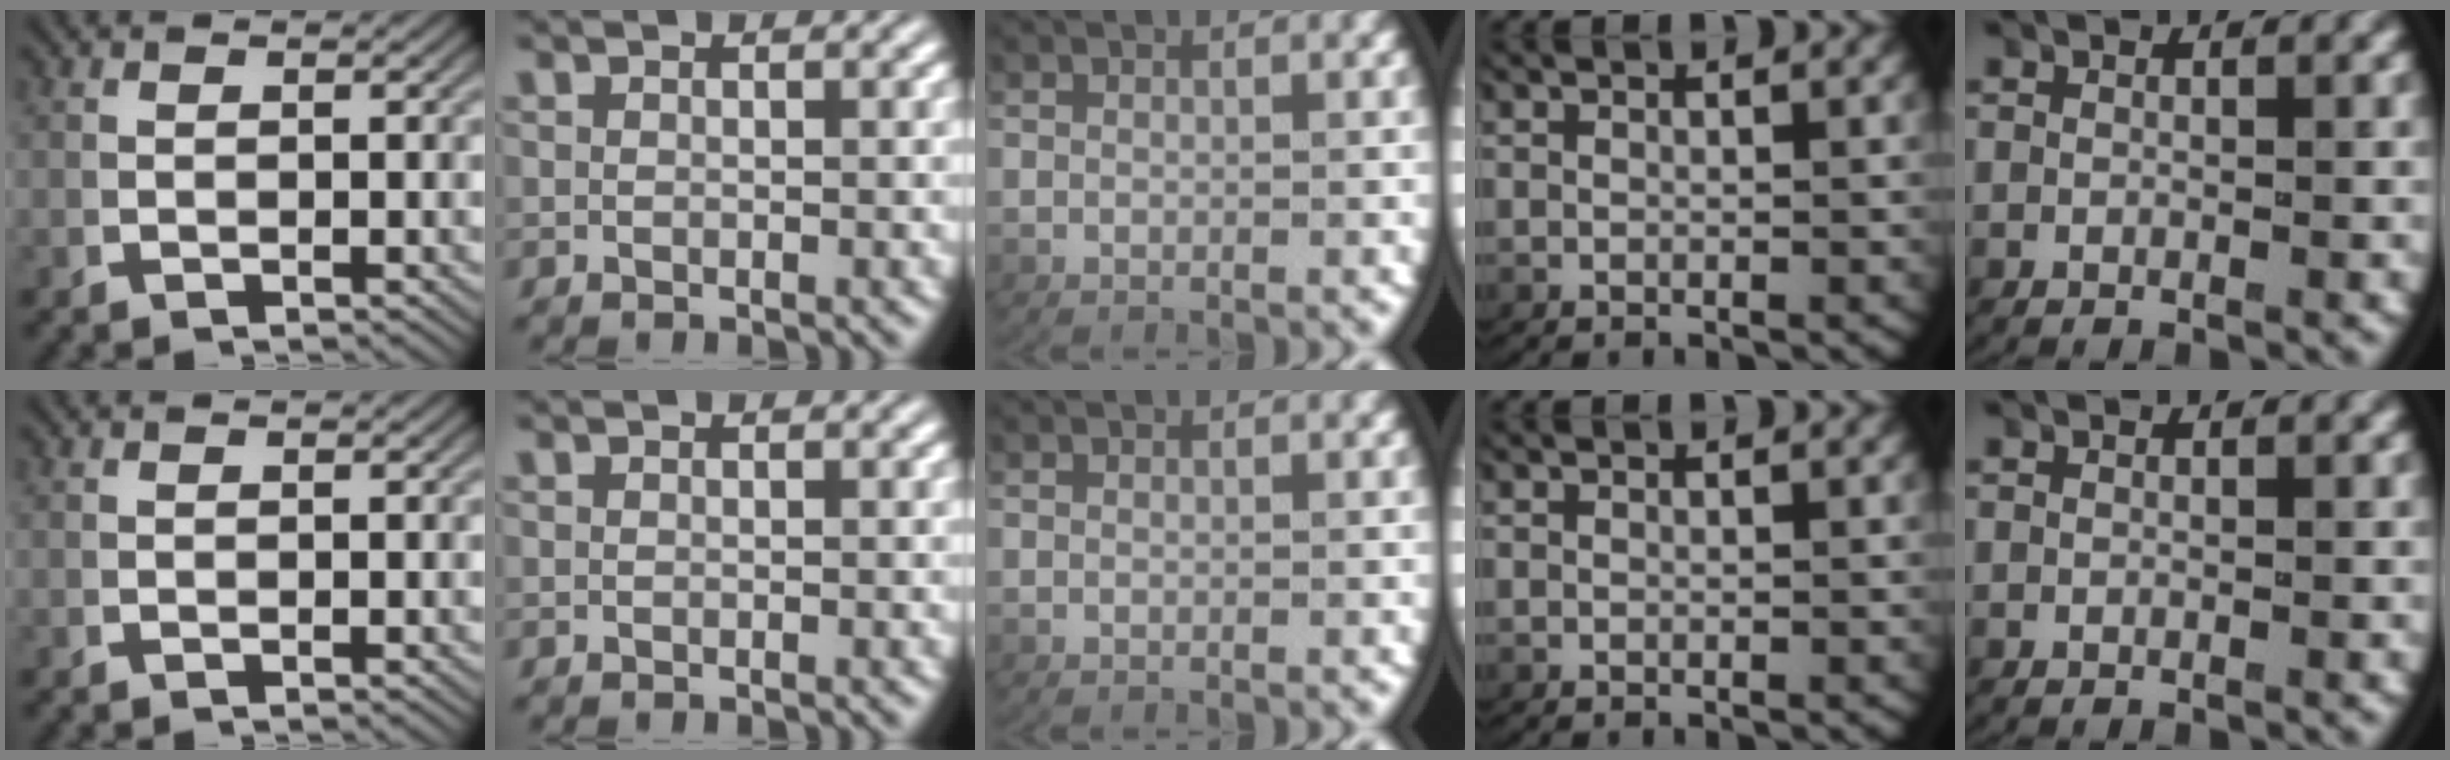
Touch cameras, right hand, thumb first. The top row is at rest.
{}